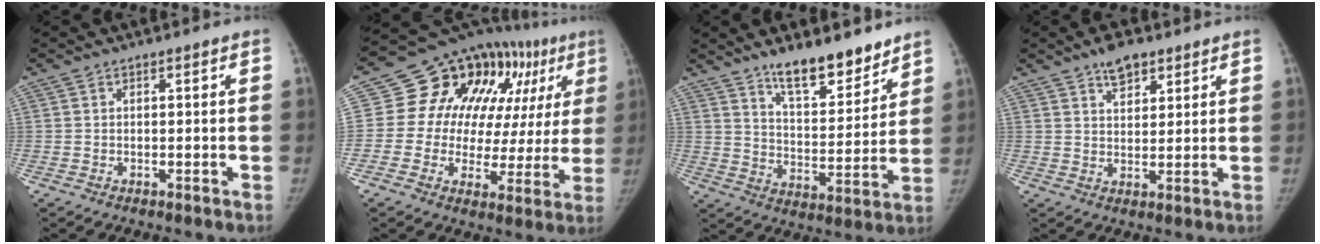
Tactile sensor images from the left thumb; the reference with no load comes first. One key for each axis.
{"total": 23.2, "fx": 7.9, "fy": 14.2, "fz": 16.5, "tx": -0.169, "ty": 0.029, "tz": 0.110}
{"total": 13.0, "fx": 10.3, "fy": 4.2, "fz": 6.7, "tx": -0.068, "ty": -0.079, "tz": 0.172}
{"total": 5.6, "fx": 3.8, "fy": 2.8, "fz": 2.9, "tx": -0.021, "ty": -0.021, "tz": 0.061}